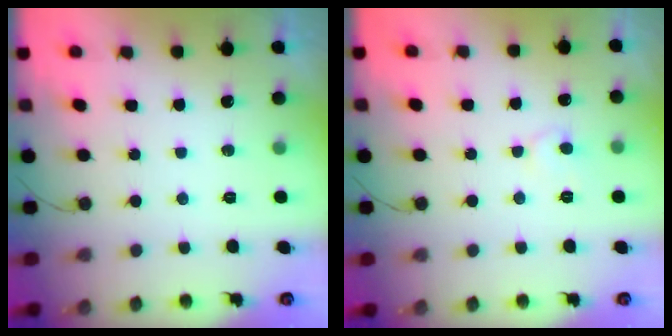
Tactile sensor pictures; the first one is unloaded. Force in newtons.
{"total": 5.5, "press": 5.5, "slide": 0.3}